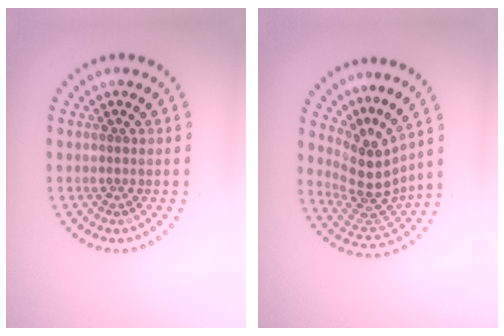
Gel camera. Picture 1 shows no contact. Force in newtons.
{"total": 4.3, "press": 3.0, "slide": 3.1}